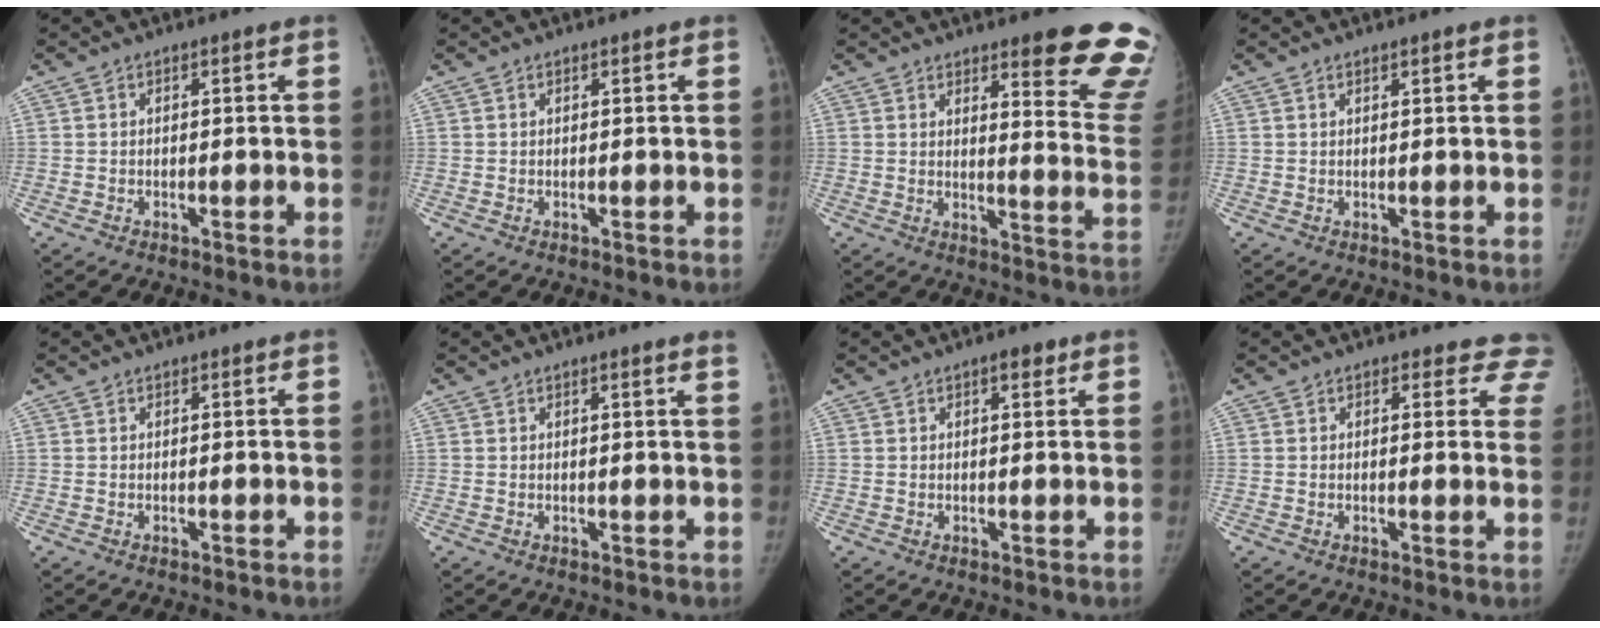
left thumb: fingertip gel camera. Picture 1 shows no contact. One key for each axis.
{"total": 0.0}
{"total": 15.9, "fx": 11.7, "fy": 3.0, "fz": 10.3, "tx": -0.089, "ty": -0.101, "tz": 0.133}
{"total": 0.7, "fx": 0.6, "fy": 0.1, "fz": 0.3, "tx": 0.000, "ty": -0.001, "tz": 0.012}
{"total": 0.0}
{"total": 2.3, "fx": 1.7, "fy": -0.3, "fz": 1.4, "tx": -0.020, "ty": -0.002, "tz": 0.016}
{"total": 2.0, "fx": 1.1, "fy": 0.9, "fz": 1.4, "tx": -0.009, "ty": -0.001, "tz": 0.014}
{"total": 6.6, "fx": 5.7, "fy": 3.1, "fz": 0.8, "tx": 0.047, "ty": -0.019, "tz": 0.035}